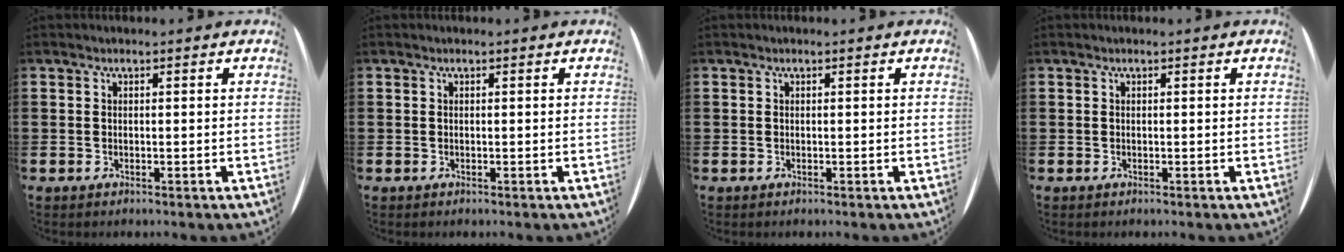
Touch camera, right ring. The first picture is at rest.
{"total": 0.0}
{"total": 0.0}
{"total": 0.0}